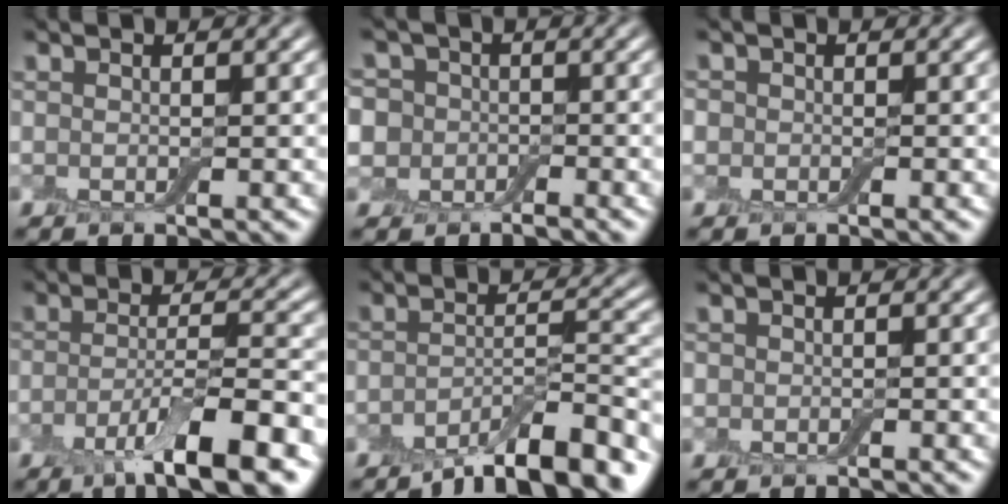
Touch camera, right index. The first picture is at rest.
{"total": 5.3, "force": [-0.4, 4.8, 2.3], "torque": [-0.048, 0.016, -0.049]}
{"total": 1.0, "force": [-0.2, 1.0, 0.2], "torque": [0.004, -0.003, -0.010]}
{"total": 7.4, "force": [-4.0, 1.3, 6.0], "torque": [-0.101, 0.000, -0.071]}
{"total": 8.2, "force": [-6.3, 2.0, 4.9], "torque": [-0.067, 0.002, -0.102]}
{"total": 0.6, "force": [-0.3, 0.5, 0.1], "torque": [0.002, -0.003, -0.007]}